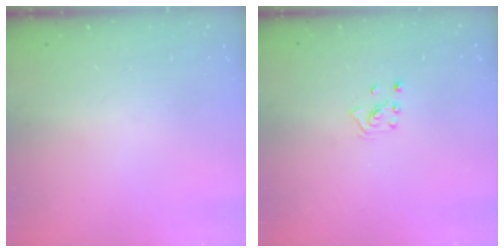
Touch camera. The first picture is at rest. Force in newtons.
{"total": 2.1, "press": 2.0, "slide": 0.3}